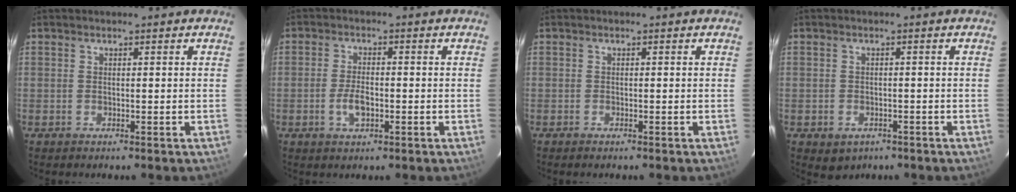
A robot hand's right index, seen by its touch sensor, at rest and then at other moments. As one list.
[{"total": 4.2, "force": [-1.4, 2.0, 3.4], "torque": [-0.071, -0.001, -0.023]}, {"total": 0.5, "force": [-0.5, 0.1, 0.2], "torque": [-0.004, -0.002, -0.009]}, {"total": 3.7, "force": [-1.7, 3.0, 1.3], "torque": [-0.030, -0.002, -0.014]}]